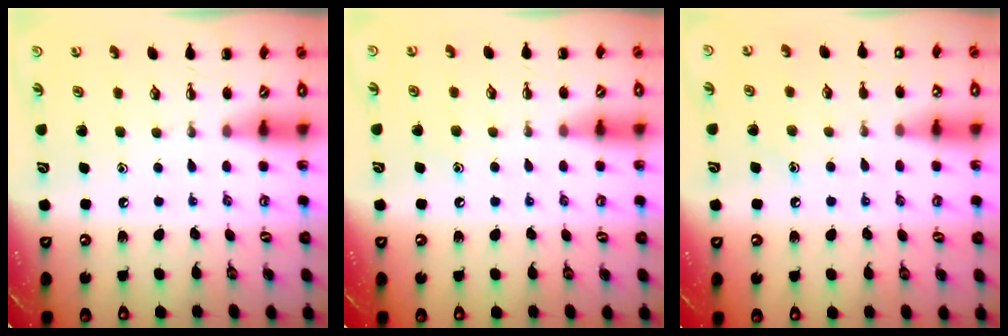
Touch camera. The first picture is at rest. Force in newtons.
{"total": 7.3, "press": 7.1, "slide": 1.5}
{"total": 7.9, "press": 7.7, "slide": 2.0}